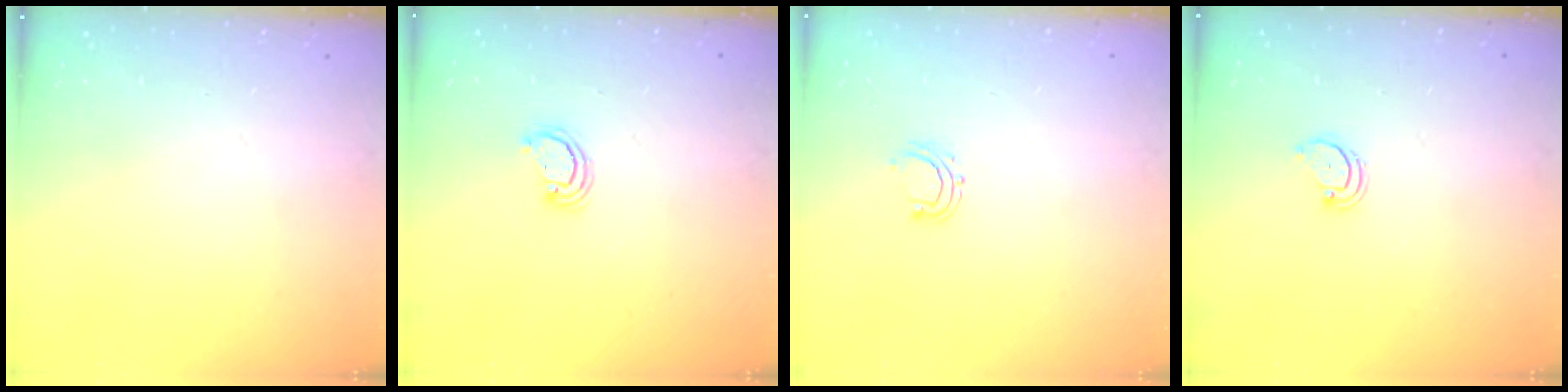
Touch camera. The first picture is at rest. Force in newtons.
{"total": 2.3, "press": 2.3, "slide": 0.3}
{"total": 4.4, "press": 4.3, "slide": 0.6}
{"total": 2.2, "press": 2.2, "slide": 0.3}